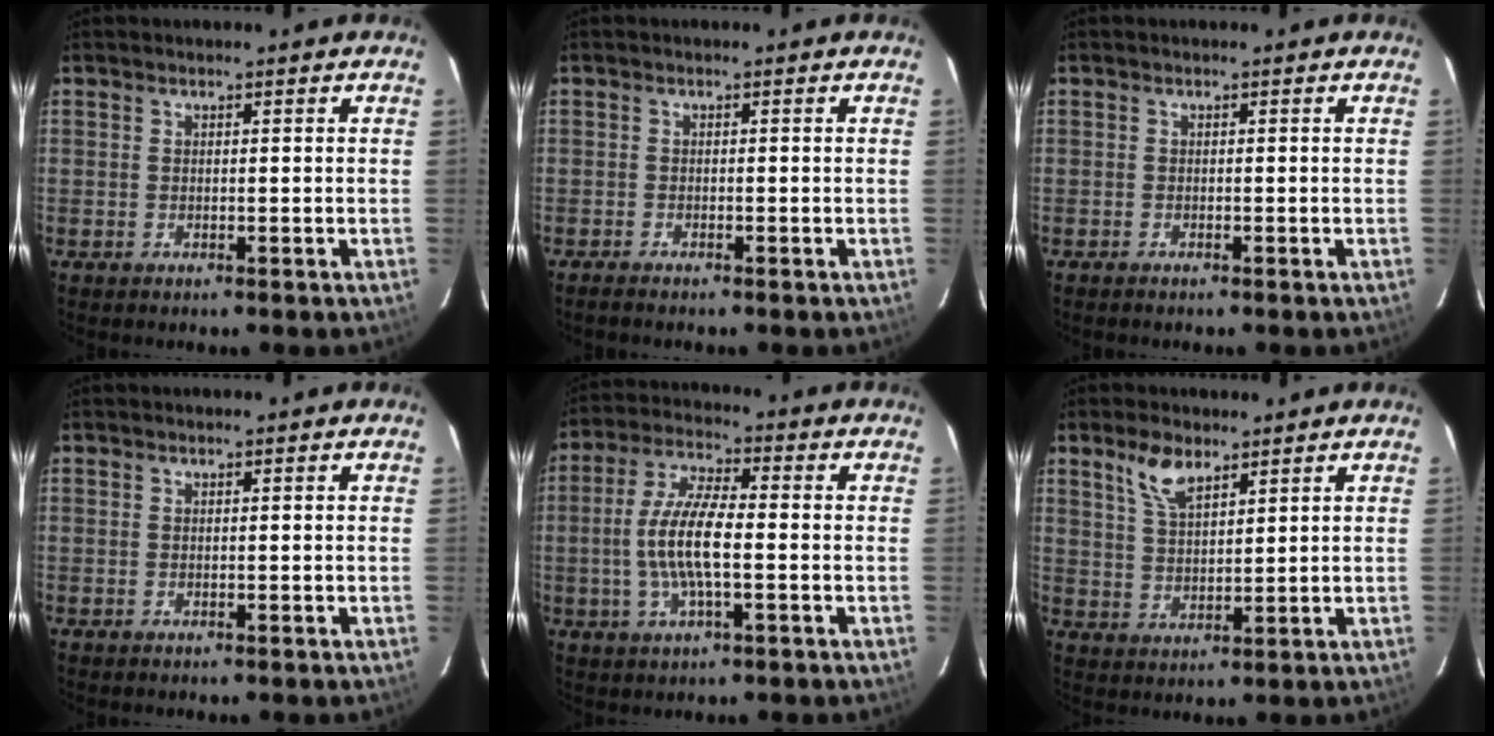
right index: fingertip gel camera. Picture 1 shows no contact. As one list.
[{"total": 1.5, "force": [-1.4, 0.1, 0.6], "torque": [-0.022, -0.004, -0.025]}, {"total": 0.6, "force": [-0.6, 0.1, 0.2], "torque": [-0.005, -0.002, -0.011]}, {"total": 0.0}, {"total": 10.3, "force": [-1.5, 2.8, 9.9], "torque": [-0.201, 0.004, -0.031]}, {"total": 6.2, "force": [4.1, 2.6, 3.8], "torque": [-0.072, 0.006, 0.084]}]